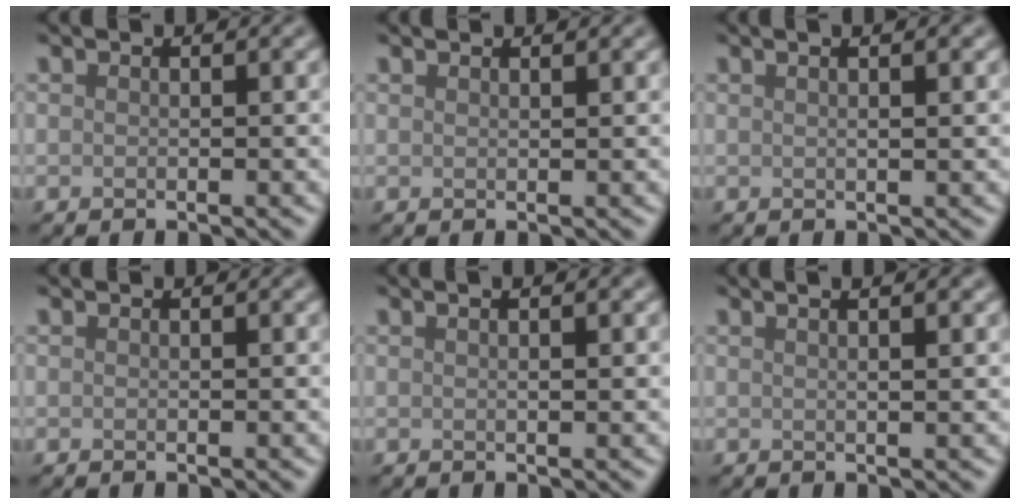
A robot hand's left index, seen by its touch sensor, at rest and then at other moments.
{"total": 1.0, "force": [0.9, 0.2, 0.4], "torque": [-0.002, -0.001, 0.008]}
{"total": 4.7, "force": [2.2, 2.1, 3.6], "torque": [-0.013, 0.027, -0.003]}
{"total": 0.0}
{"total": 3.1, "force": [1.5, 1.3, 2.5], "torque": [-0.012, 0.009, -0.003]}
{"total": 5.6, "force": [2.6, 2.6, 4.2], "torque": [-0.015, 0.037, -0.002]}